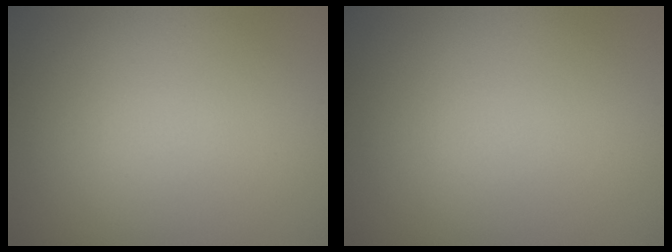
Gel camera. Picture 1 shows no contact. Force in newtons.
{"total": 0.0}